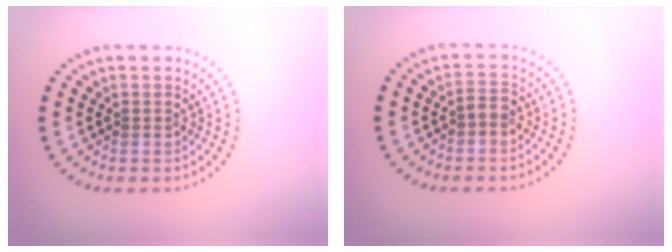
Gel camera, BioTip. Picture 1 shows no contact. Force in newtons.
{"total": 1.2, "press": 1.1, "slide": 0.4}